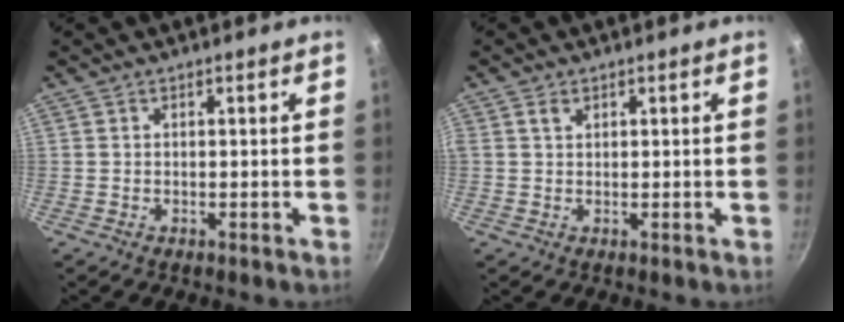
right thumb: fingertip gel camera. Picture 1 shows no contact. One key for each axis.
{"total": 1.6, "fx": 0.8, "fy": 1.0, "fz": 1.0, "tx": -0.017, "ty": 0.002, "tz": 0.016}